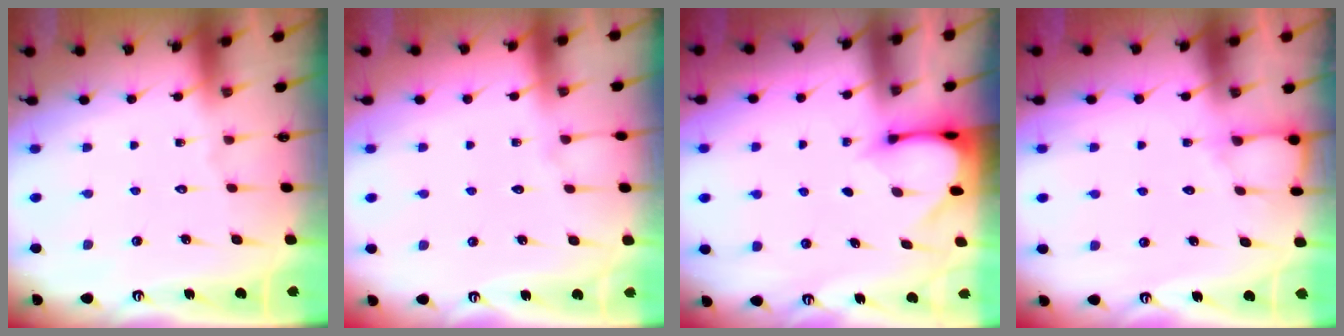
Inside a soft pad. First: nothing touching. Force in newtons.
{"total": 2.5, "press": 2.5, "slide": 0.4}
{"total": 2.9, "press": 2.9, "slide": 0.3}
{"total": 6.1, "press": 6.0, "slide": 0.6}